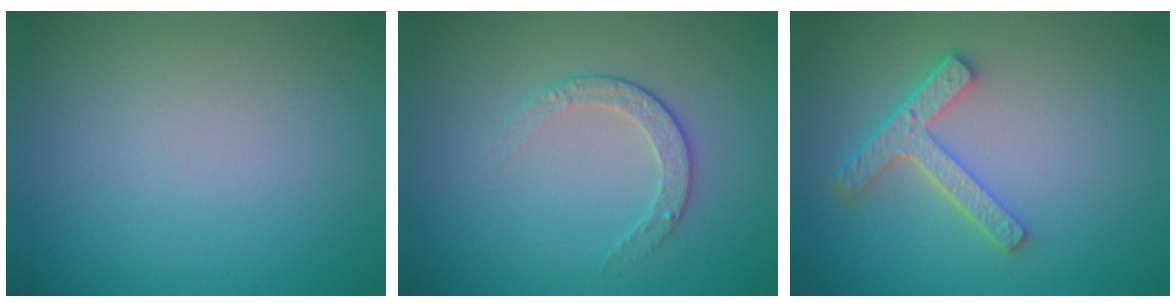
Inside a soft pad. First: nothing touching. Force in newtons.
{"total": 2.1, "press": 1.4, "slide": 1.5}
{"total": 3.9, "press": 3.0, "slide": 2.5}